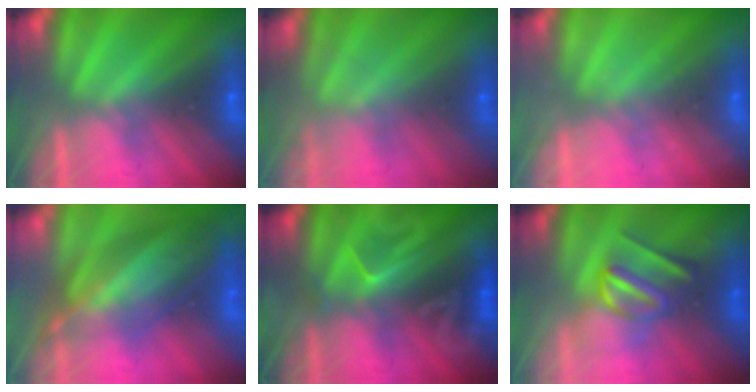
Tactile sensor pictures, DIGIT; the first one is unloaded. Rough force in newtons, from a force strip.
{"total": 6.9}
{"total": 2.1}
{"total": 7.2}
{"total": 2.4}
{"total": 2.9}